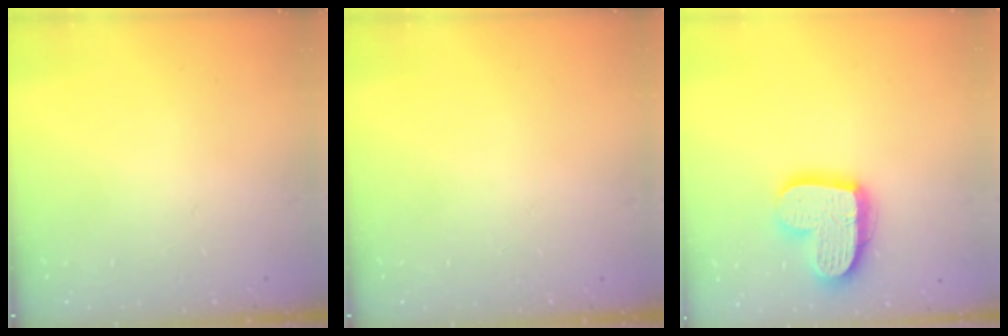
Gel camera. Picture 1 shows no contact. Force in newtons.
{"total": 0.0}
{"total": 16.2, "press": 16.2, "slide": 1.1}